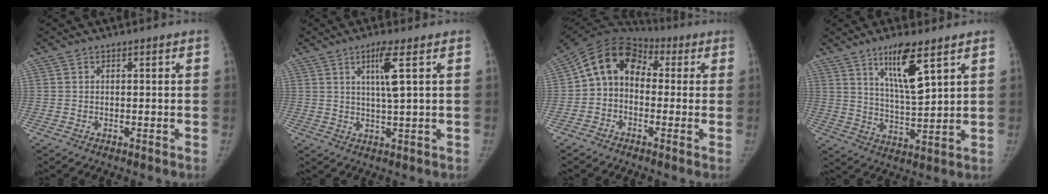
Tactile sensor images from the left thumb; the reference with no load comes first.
{"total": 5.4, "force": [2.0, 0.0, 5.1], "torque": [-0.101, -0.010, 0.040]}
{"total": 11.5, "force": [0.2, 9.2, 7.0], "torque": [-0.104, 0.043, -0.017]}
{"total": 10.2, "force": [5.7, 2.0, 8.1], "torque": [-0.141, -0.040, 0.109]}